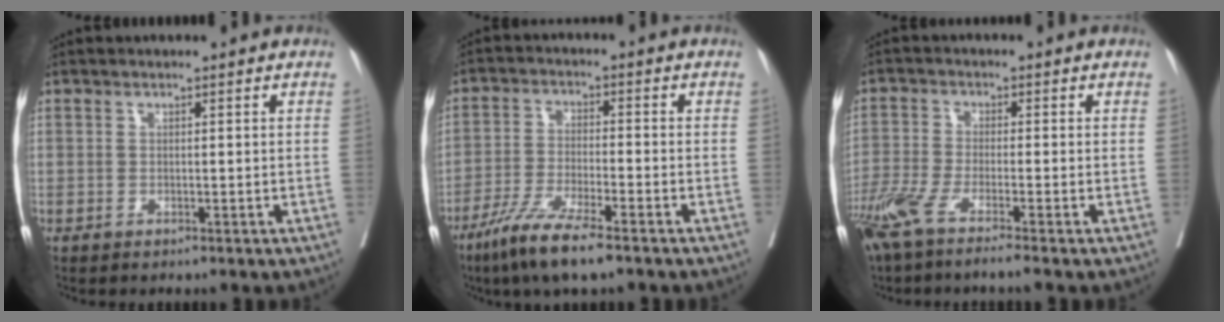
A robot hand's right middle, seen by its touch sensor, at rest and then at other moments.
{"total": 8.8, "force": [-6.1, 0.6, 6.3], "torque": [-0.128, -0.023, -0.115]}
{"total": 7.2, "force": [-5.2, -0.2, 5.0], "torque": [-0.095, -0.017, -0.101]}